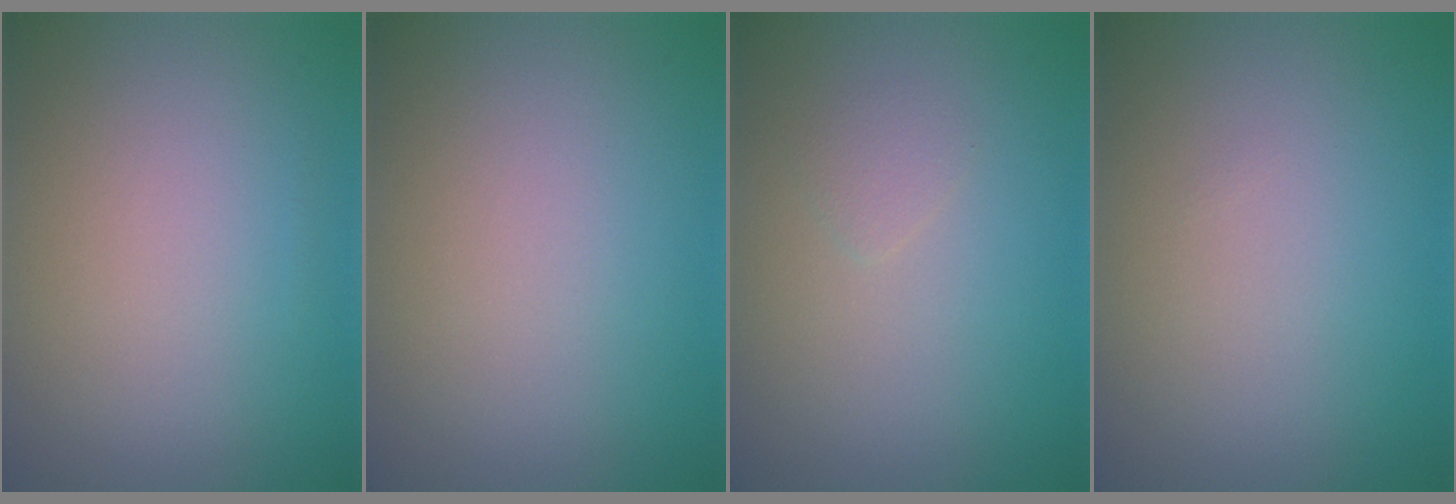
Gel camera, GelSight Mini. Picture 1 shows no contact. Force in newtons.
{"total": 0.0}
{"total": 0.8, "press": 0.8, "slide": 0.1}
{"total": 0.0}